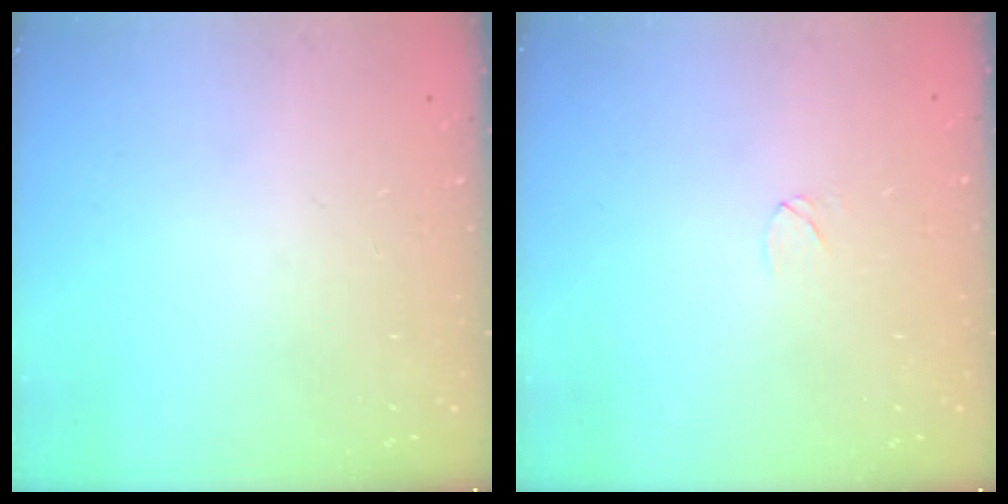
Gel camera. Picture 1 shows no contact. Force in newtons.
{"total": 3.5, "press": 3.5, "slide": 0.2}